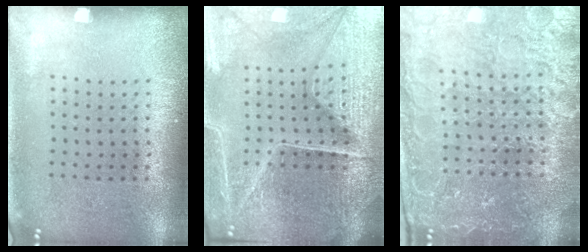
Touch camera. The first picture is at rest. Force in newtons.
{"total": 5.4, "press": 5.1, "slide": 1.7}
{"total": 4.6, "press": 4.3, "slide": 1.4}